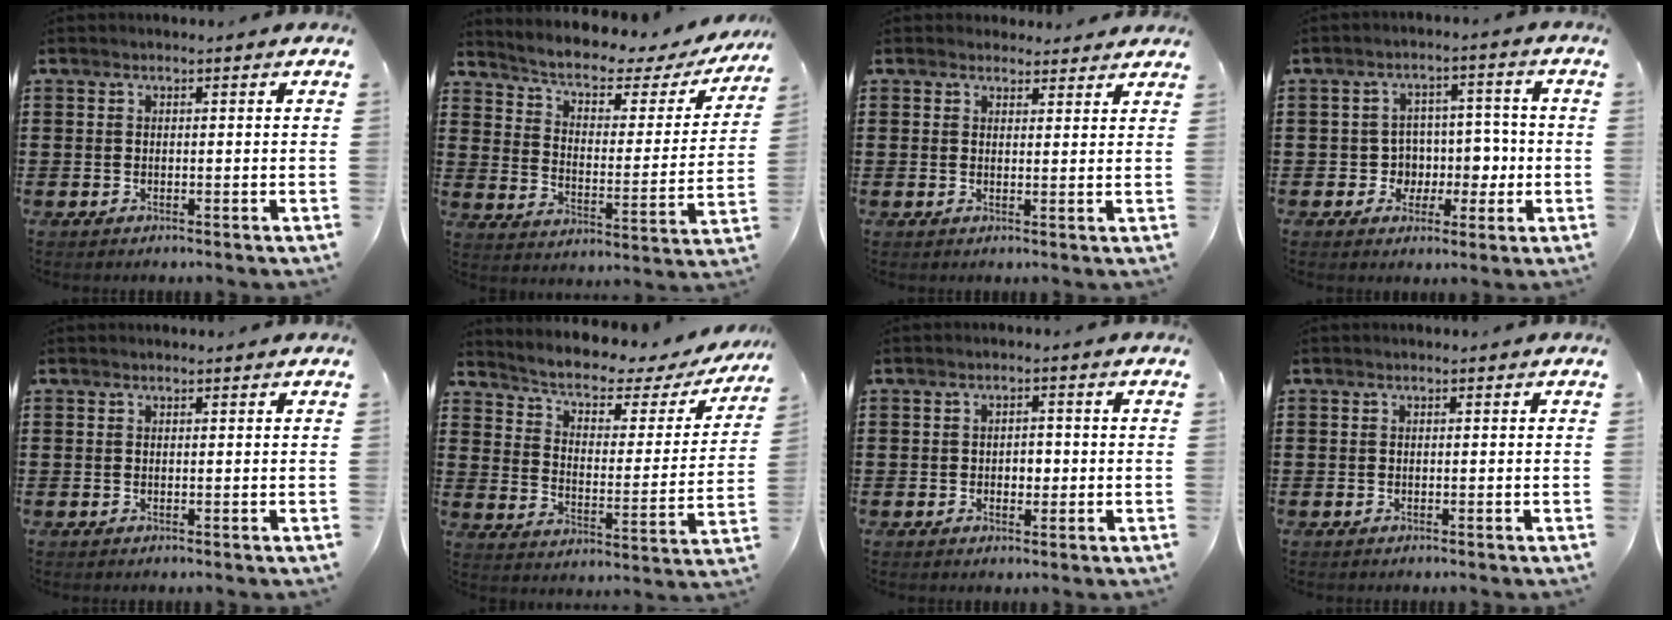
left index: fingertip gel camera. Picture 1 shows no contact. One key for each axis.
{"total": 4.9, "fx": 3.2, "fy": 1.7, "fz": 3.2, "tx": -0.078, "ty": -0.021, "tz": 0.045}
{"total": 2.4, "fx": 2.2, "fy": 0.9, "fz": 0.1, "tx": 0.001, "ty": -0.001, "tz": 0.041}
{"total": 5.6, "fx": -0.5, "fy": 5.3, "fz": 1.9, "tx": -0.040, "ty": 0.001, "tz": -0.010}
{"total": 0.0}
{"total": 4.5, "fx": 2.9, "fy": 1.7, "fz": 3.0, "tx": -0.074, "ty": -0.021, "tz": 0.039}
{"total": 2.1, "fx": -0.3, "fy": 1.4, "fz": 1.6, "tx": -0.033, "ty": 0.005, "tz": -0.009}
{"total": 0.0}